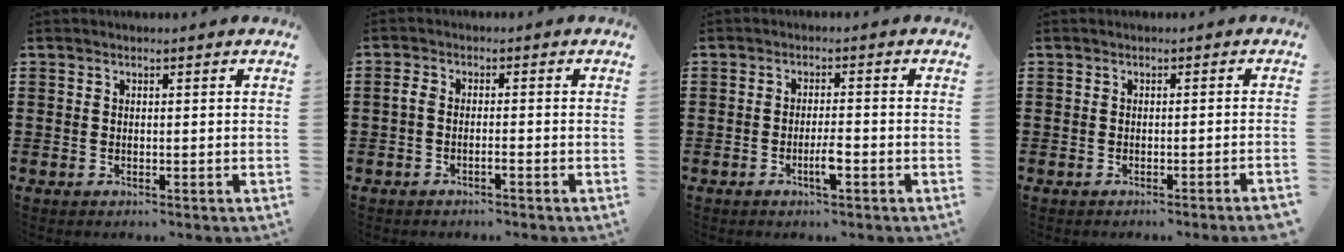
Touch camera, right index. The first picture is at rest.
{"total": 1.6, "force": [-1.1, 0.2, 1.1], "torque": [-0.031, -0.004, -0.024]}
{"total": 3.1, "force": [-1.4, 0.5, 2.7], "torque": [-0.055, 0.000, -0.028]}
{"total": 1.2, "force": [-0.9, -0.3, 0.7], "torque": [-0.013, -0.003, -0.017]}